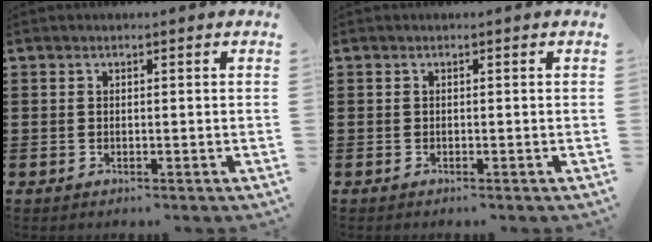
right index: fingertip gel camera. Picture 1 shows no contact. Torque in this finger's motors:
{"motor_torque": [-1.06, 1.07, -0.42, -0.06]}